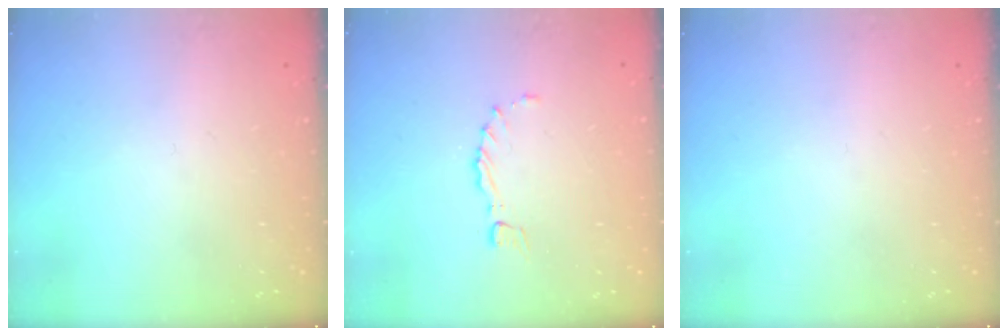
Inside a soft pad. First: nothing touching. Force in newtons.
{"total": 0.8, "press": 0.7, "slide": 0.3}
{"total": 0.0}